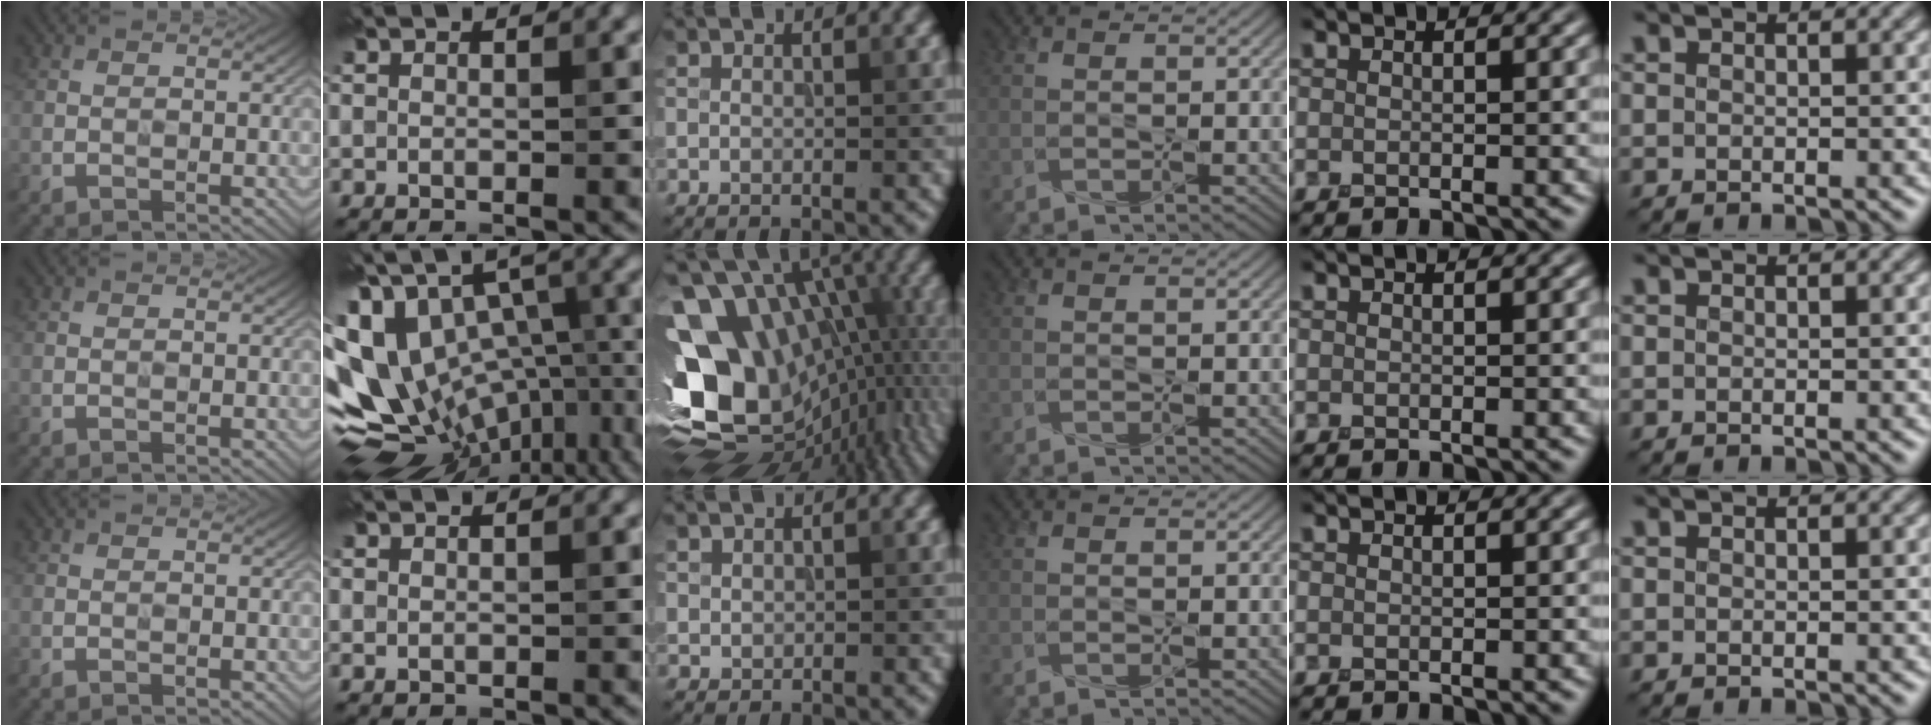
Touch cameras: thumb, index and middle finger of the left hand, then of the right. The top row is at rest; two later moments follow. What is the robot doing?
{"motion": "press", "object": "button"}